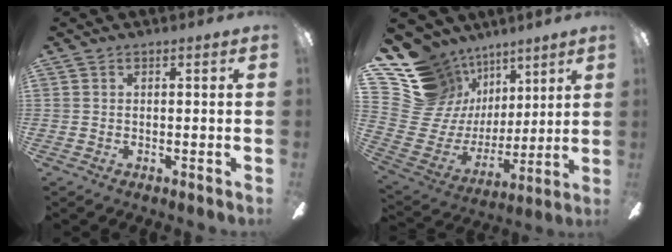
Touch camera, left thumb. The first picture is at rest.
{"total": 17.9, "force": [9.7, 14.2, 4.8], "torque": [-0.128, -0.079, 0.214]}